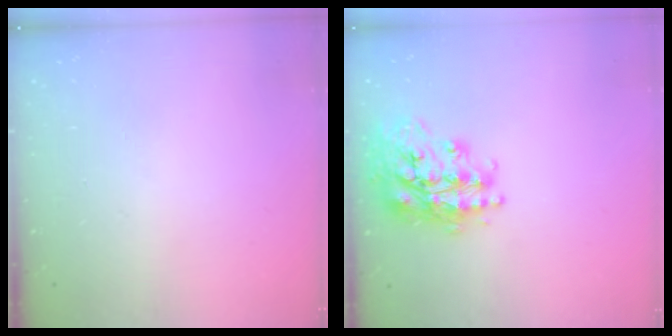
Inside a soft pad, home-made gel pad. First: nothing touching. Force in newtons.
{"total": 20.1, "press": 20.1, "slide": 1.4}